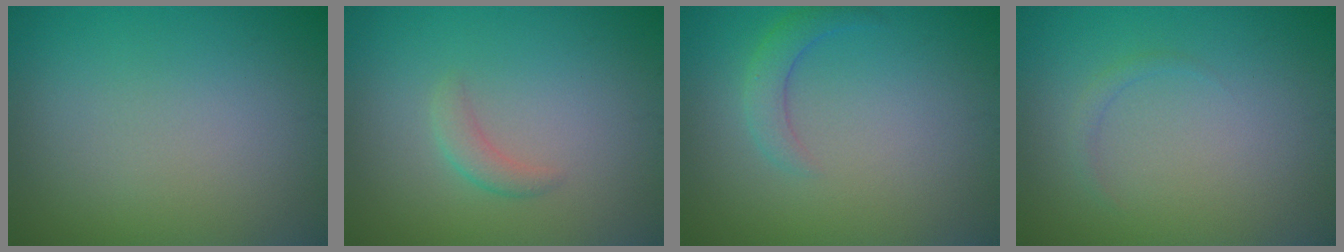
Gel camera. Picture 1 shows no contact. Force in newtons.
{"total": 1.3, "press": 1.3, "slide": 0.1}
{"total": 2.1, "press": 2.1, "slide": 0.2}
{"total": 0.8, "press": 0.8, "slide": 0.1}